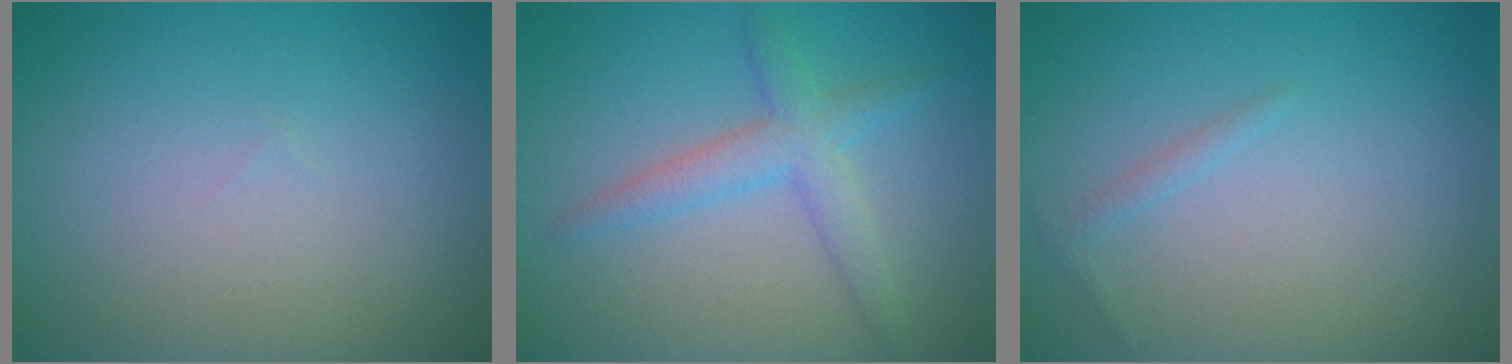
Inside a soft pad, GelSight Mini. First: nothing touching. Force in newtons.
{"total": 3.2, "press": 3.2, "slide": 0.1}
{"total": 0.8, "press": 0.8, "slide": 0.0}